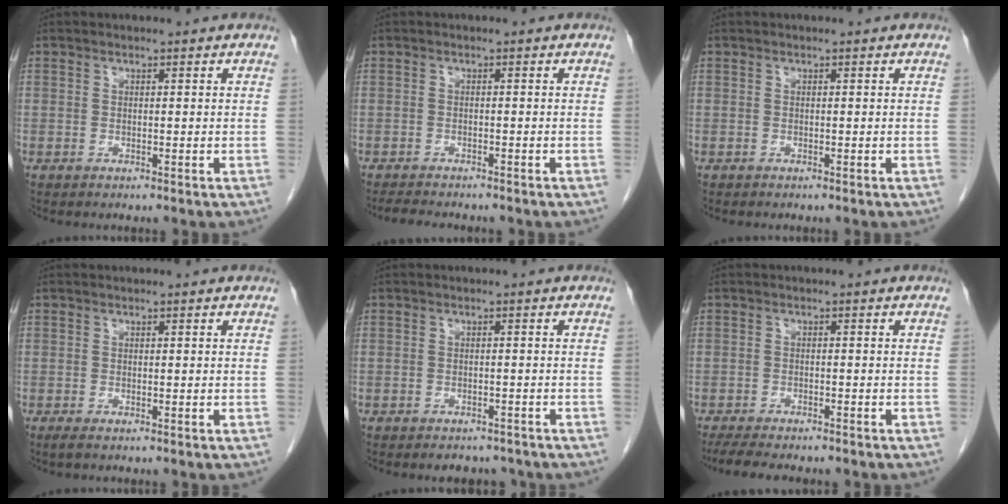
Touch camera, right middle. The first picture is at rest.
{"total": 4.9, "force": [-4.4, 0.9, 2.0], "torque": [-0.034, -0.012, -0.066]}
{"total": 0.0}
{"total": 0.6, "force": [-0.5, 0.0, 0.5], "torque": [-0.014, -0.005, -0.007]}
{"total": 3.9, "force": [-3.5, 1.6, 0.6], "torque": [-0.004, 0.001, -0.042]}
{"total": 8.1, "force": [-6.9, 1.6, 4.0], "torque": [-0.064, -0.013, -0.100]}